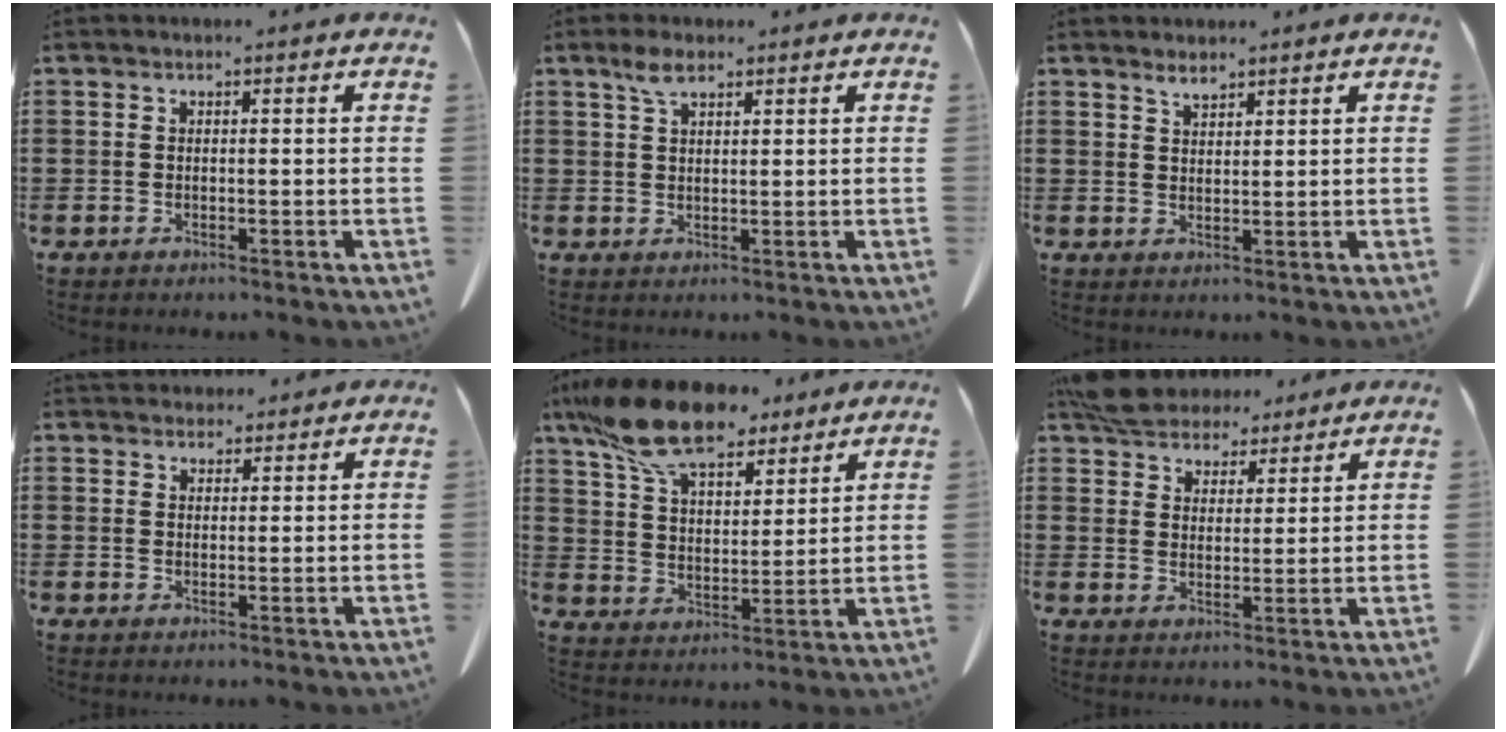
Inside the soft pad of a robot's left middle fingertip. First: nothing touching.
{"total": 3.1, "force": [1.9, 1.2, 2.2], "torque": [-0.048, 0.006, 0.034]}
{"total": 1.8, "force": [1.7, 0.3, 0.6], "torque": [-0.015, 0.000, 0.032]}
{"total": 3.0, "force": [2.9, 0.8, 0.0], "torque": [0.002, -0.009, 0.055]}
{"total": 13.6, "force": [10.8, 4.3, 7.0], "torque": [-0.172, -0.028, 0.202]}
{"total": 6.3, "force": [5.8, 2.1, 0.9], "torque": [-0.043, -0.008, 0.111]}